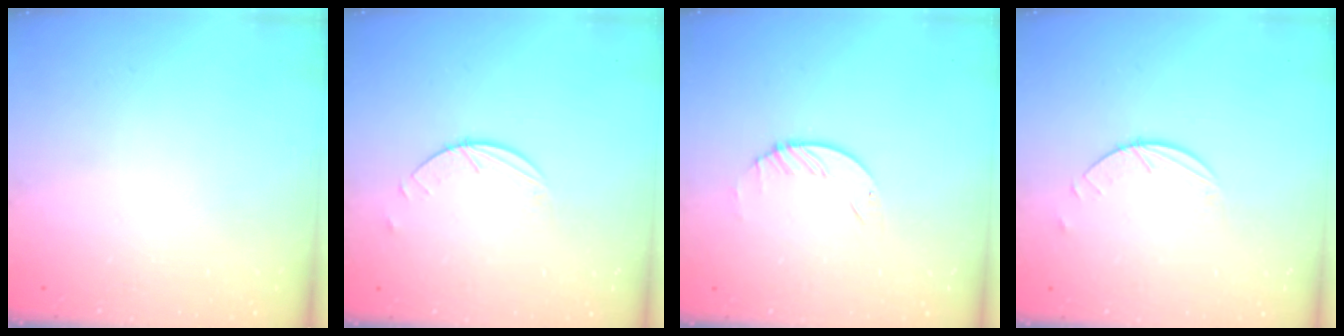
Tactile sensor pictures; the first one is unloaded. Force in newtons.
{"total": 2.0, "press": 2.0, "slide": 0.2}
{"total": 1.9, "press": 1.9, "slide": 0.2}
{"total": 2.0, "press": 2.0, "slide": 0.2}